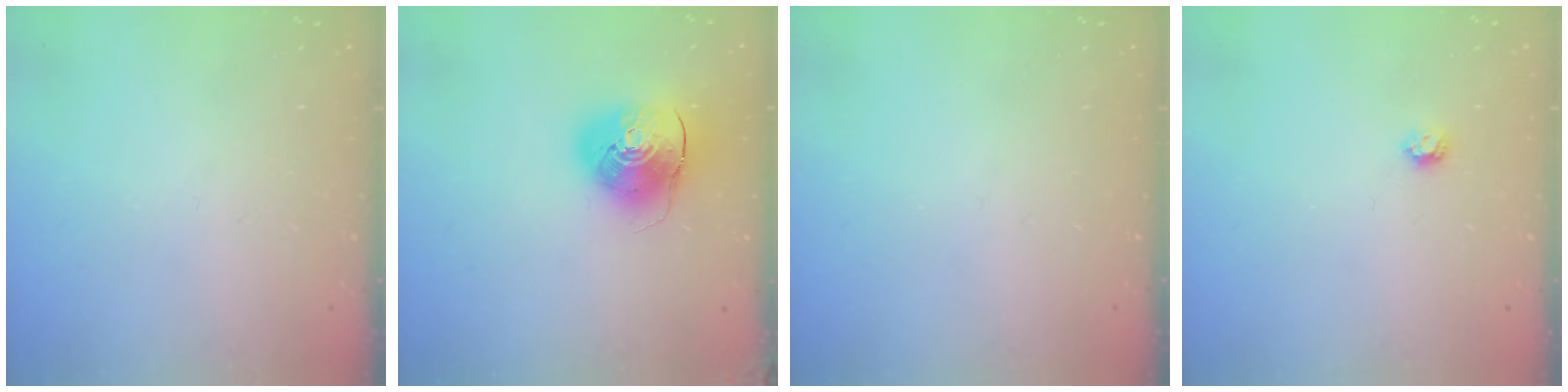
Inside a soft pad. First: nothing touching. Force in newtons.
{"total": 10.8, "press": 10.6, "slide": 1.9}
{"total": 0.0}
{"total": 3.9, "press": 3.9, "slide": 0.6}